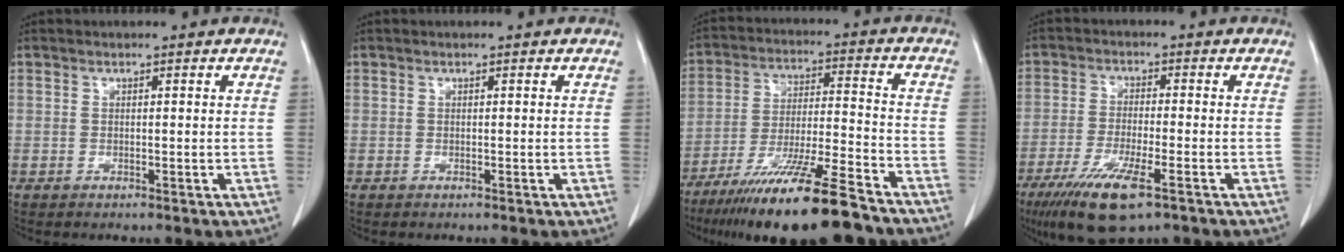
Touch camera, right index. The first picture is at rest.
{"total": 0.0}
{"total": 18.3, "force": [-13.8, 0.9, 12.0], "torque": [-0.197, -0.035, -0.234]}
{"total": 10.2, "force": [-5.9, 1.8, 8.1], "torque": [-0.155, -0.025, -0.099]}